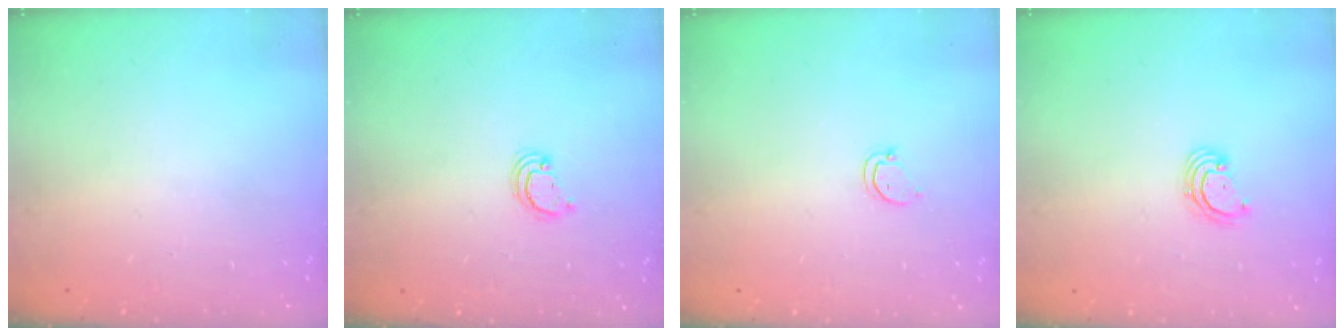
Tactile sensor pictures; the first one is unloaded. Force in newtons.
{"total": 2.6, "press": 2.6, "slide": 0.2}
{"total": 2.5, "press": 2.5, "slide": 0.3}
{"total": 3.5, "press": 3.5, "slide": 0.1}